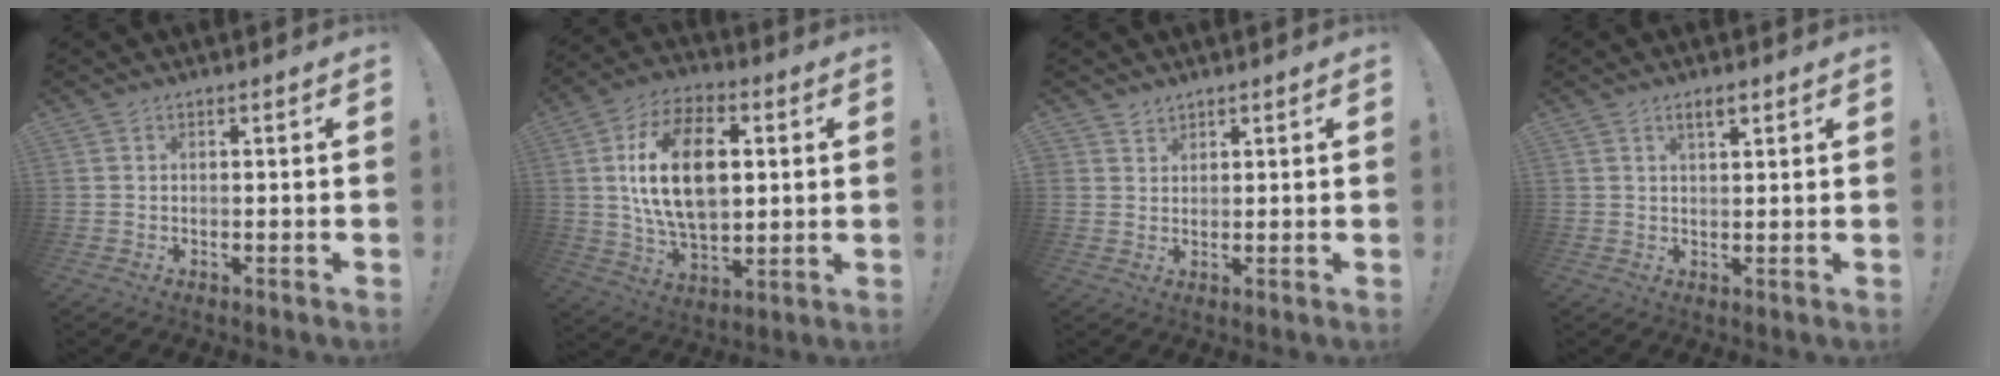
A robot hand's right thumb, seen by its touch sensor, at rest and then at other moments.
{"total": 20.7, "force": [3.2, 12.2, 16.4], "torque": [-0.289, 0.005, 0.049]}
{"total": 2.4, "force": [2.1, 1.1, 0.1], "torque": [0.009, -0.016, 0.037]}
{"total": 3.1, "force": [1.9, 1.0, 2.2], "torque": [-0.031, -0.007, 0.031]}